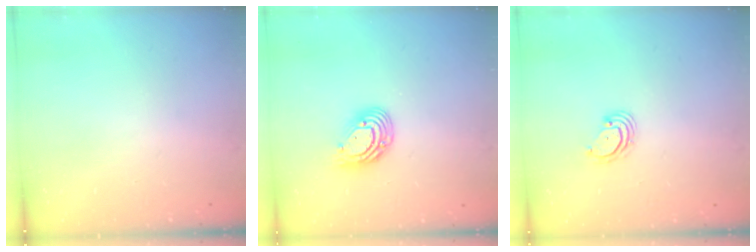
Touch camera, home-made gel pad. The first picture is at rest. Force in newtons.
{"total": 9.9, "press": 9.9, "slide": 1.1}
{"total": 3.0, "press": 3.0, "slide": 0.2}